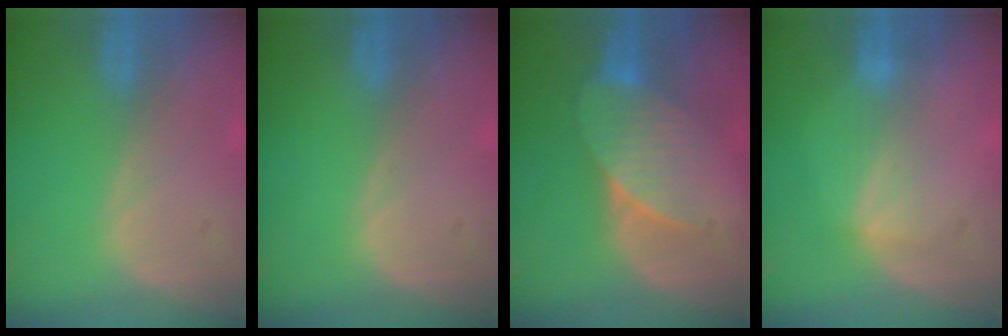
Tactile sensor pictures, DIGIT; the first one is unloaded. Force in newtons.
{"total": 0.0}
{"total": 7.1, "press": 6.4, "slide": 3.0}
{"total": 2.7, "press": 2.7, "slide": 0.4}